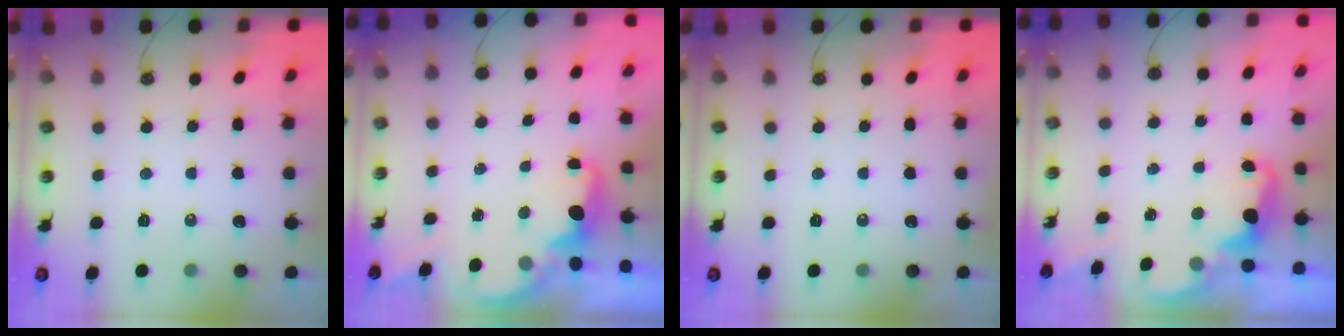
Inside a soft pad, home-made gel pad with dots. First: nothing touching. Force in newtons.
{"total": 2.0, "press": 1.8, "slide": 0.8}
{"total": 0.0}
{"total": 2.4, "press": 2.3, "slide": 0.6}